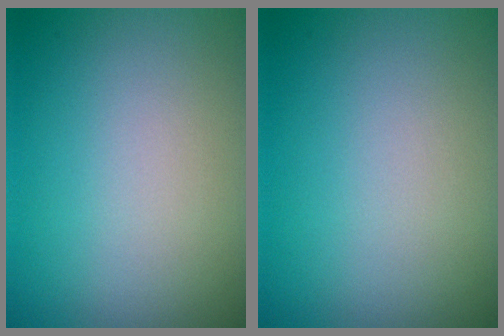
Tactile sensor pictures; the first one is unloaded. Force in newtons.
{"total": 0.0}